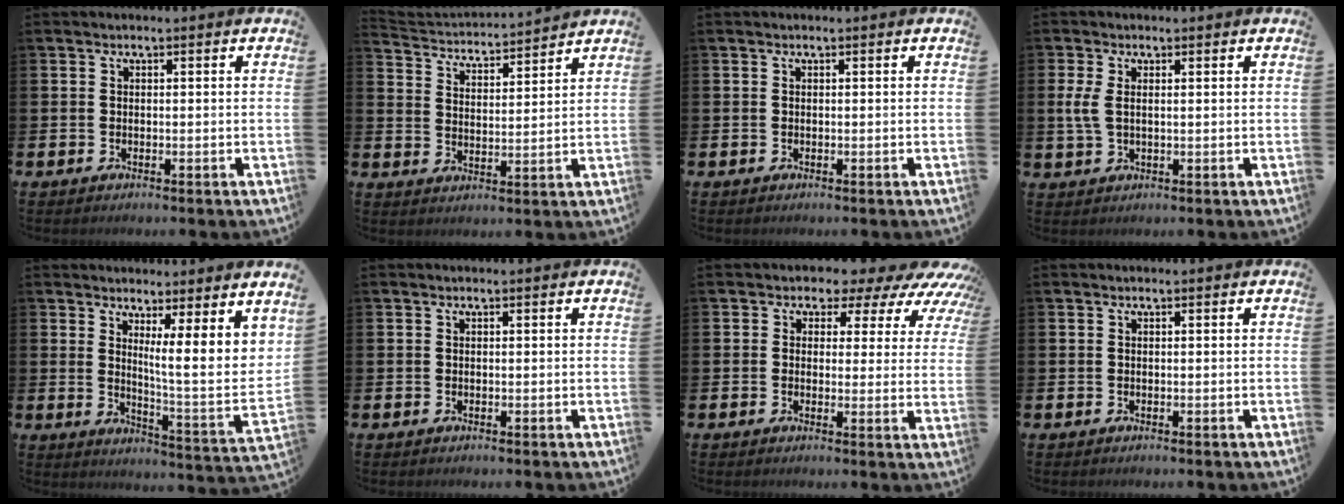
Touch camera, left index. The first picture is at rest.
{"total": 3.4, "force": [3.4, 0.5, -0.4], "torque": [-0.014, -0.036, 0.053]}
{"total": 0.0}
{"total": 3.2, "force": [1.3, 1.5, 2.5], "torque": [-0.048, 0.006, 0.021]}
{"total": 6.0, "force": [4.8, -0.7, 3.5], "torque": [-0.056, -0.071, 0.073]}
{"total": 0.0}
{"total": 3.5, "force": [2.1, 2.7, 0.9], "torque": [-0.019, -0.030, 0.021]}
{"total": 0.0}